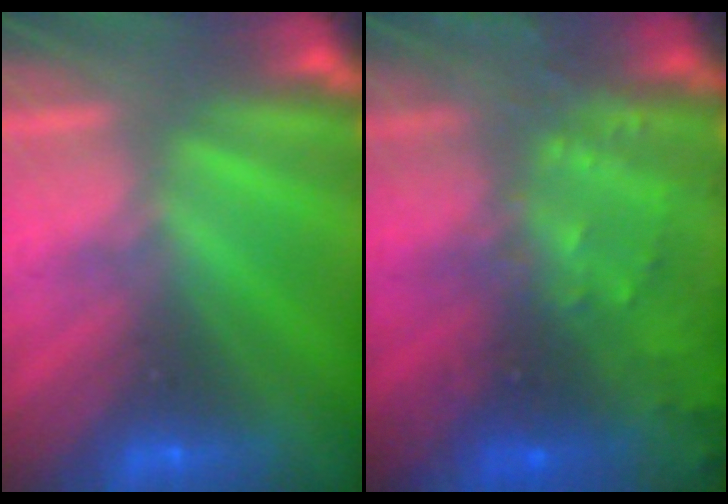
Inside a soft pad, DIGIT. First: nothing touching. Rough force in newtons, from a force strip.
{"total": 7.6}